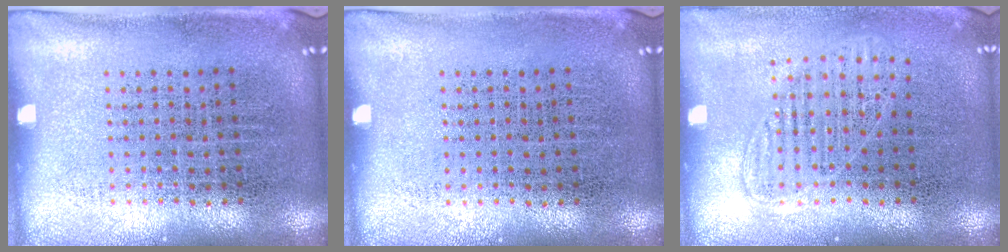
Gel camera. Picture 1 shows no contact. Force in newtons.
{"total": 0.0}
{"total": 1.3, "press": 1.1, "slide": 0.6}